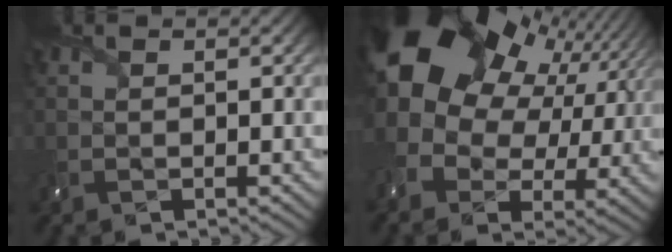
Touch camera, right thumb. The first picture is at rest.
{"total": 19.7, "force": [5.6, 13.4, 13.3], "torque": [-0.272, 0.019, 0.102]}